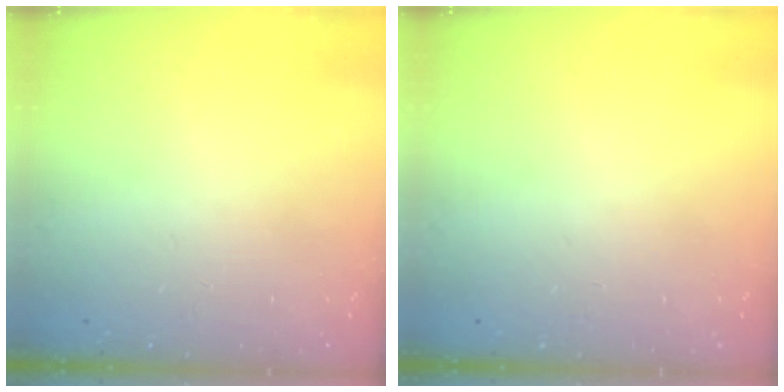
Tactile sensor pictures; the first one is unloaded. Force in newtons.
{"total": 0.0}